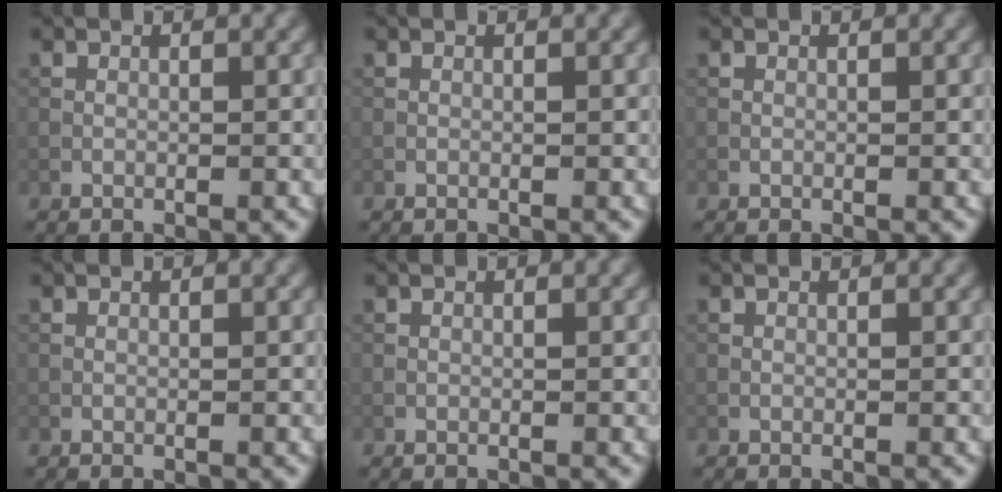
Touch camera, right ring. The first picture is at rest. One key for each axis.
{"total": 0.0}
{"total": 0.0}
{"total": 0.0}
{"total": 0.0}
{"total": 0.0}